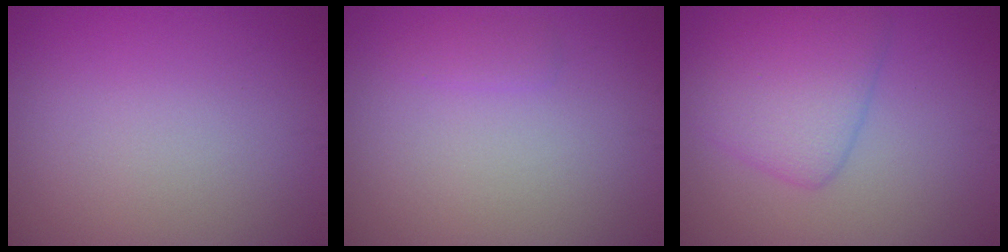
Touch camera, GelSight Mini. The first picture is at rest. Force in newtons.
{"total": 0.8, "press": 0.8, "slide": 0.1}
{"total": 4.6, "press": 4.6, "slide": 0.1}